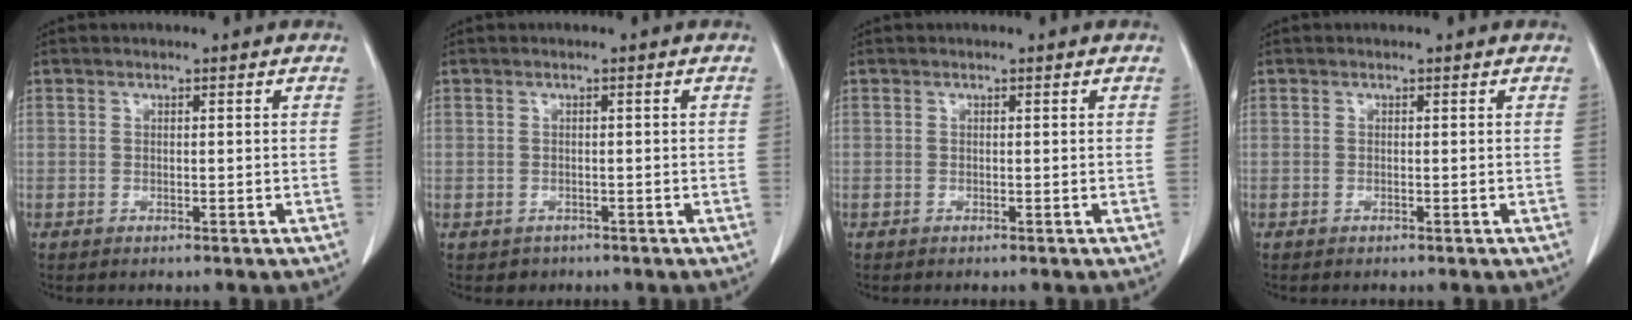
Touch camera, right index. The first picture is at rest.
{"total": 1.6, "force": [-0.9, 1.3, -0.1], "torque": [-0.004, 0.004, -0.013]}
{"total": 0.0}
{"total": 0.0}